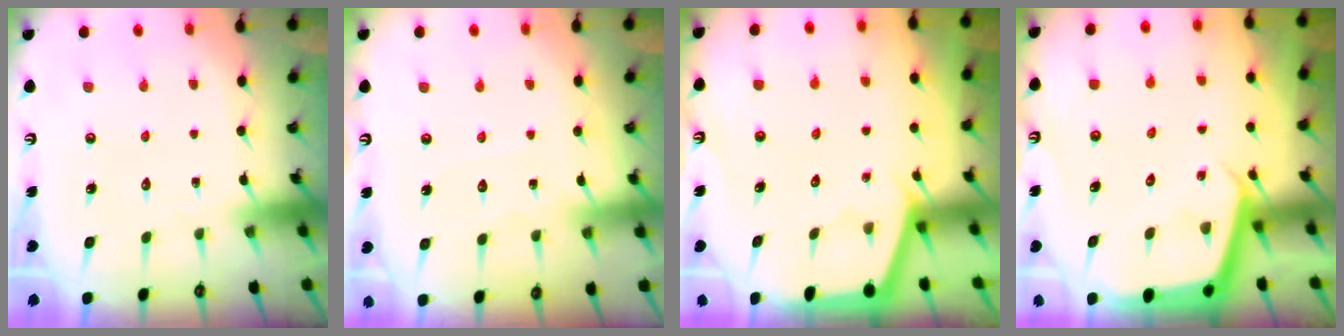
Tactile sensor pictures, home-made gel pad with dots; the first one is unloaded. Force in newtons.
{"total": 3.9, "press": 3.9, "slide": 0.5}
{"total": 2.0, "press": 2.0, "slide": 0.3}
{"total": 3.2, "press": 3.2, "slide": 0.2}